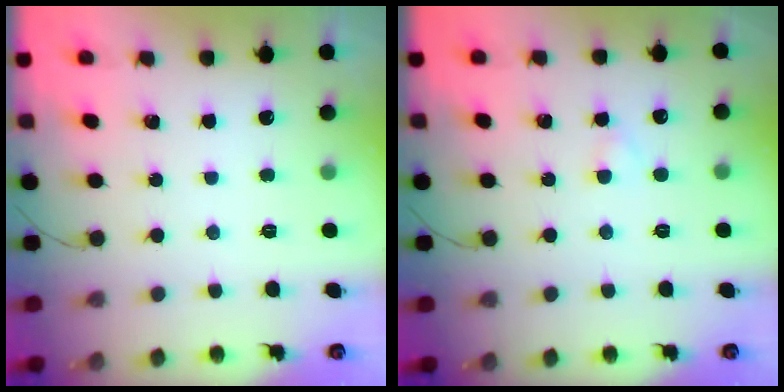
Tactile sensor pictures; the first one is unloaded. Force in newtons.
{"total": 1.6, "press": 1.4, "slide": 0.7}